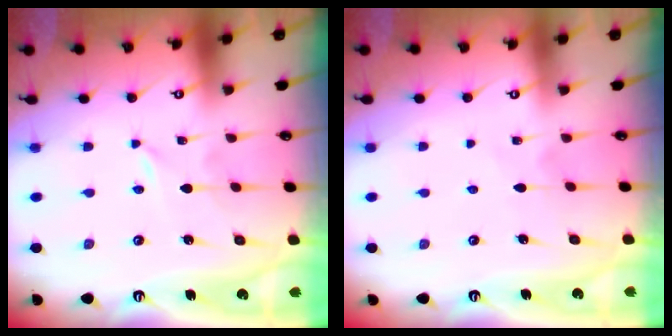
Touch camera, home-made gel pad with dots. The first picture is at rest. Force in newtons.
{"total": 3.7, "press": 3.7, "slide": 0.5}